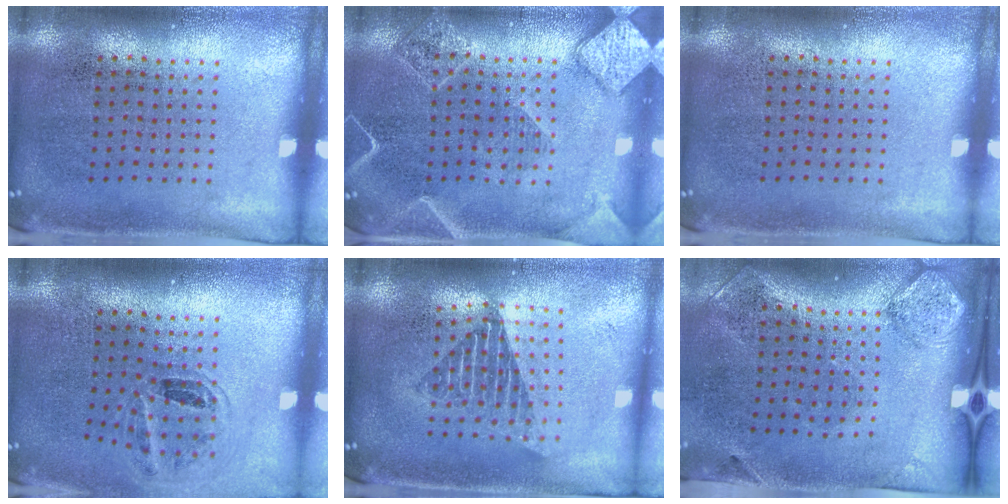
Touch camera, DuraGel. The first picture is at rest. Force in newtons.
{"total": 2.2, "press": 2.1, "slide": 0.5}
{"total": 0.0}
{"total": 1.1, "press": 1.0, "slide": 0.3}
{"total": 1.7, "press": 1.3, "slide": 1.0}
{"total": 1.9, "press": 1.1, "slide": 1.6}